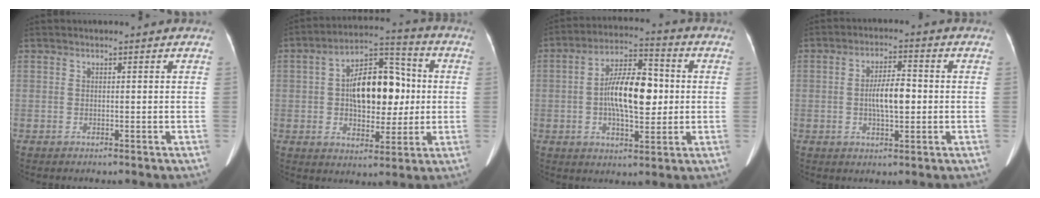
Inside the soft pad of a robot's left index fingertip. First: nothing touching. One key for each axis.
{"total": 13.3, "fx": 0.6, "fy": 6.9, "fz": 11.3, "tx": -0.188, "ty": 0.034, "tz": 0.015}
{"total": 11.9, "fx": -0.2, "fy": 4.8, "fz": 10.9, "tx": -0.199, "ty": 0.020, "tz": -0.001}
{"total": 5.9, "fx": -0.6, "fy": 1.9, "fz": 5.6, "tx": -0.108, "ty": 0.008, "tz": -0.008}